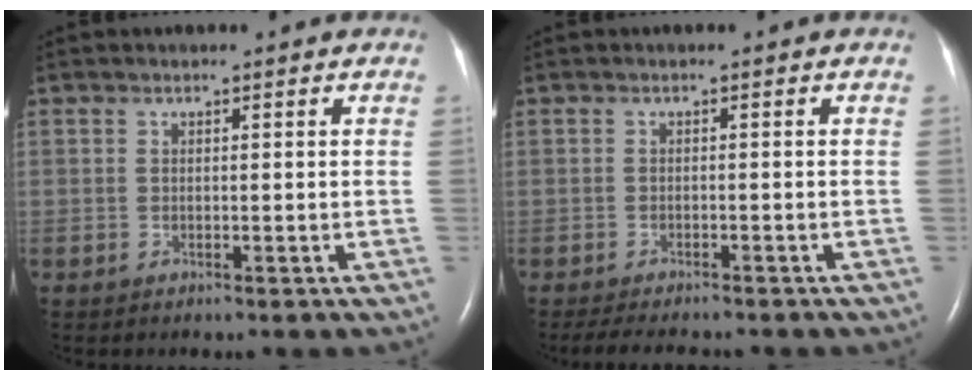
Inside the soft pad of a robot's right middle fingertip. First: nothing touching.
{"total": 7.6, "force": [-6.7, 1.7, 3.3], "torque": [-0.051, -0.010, -0.095]}